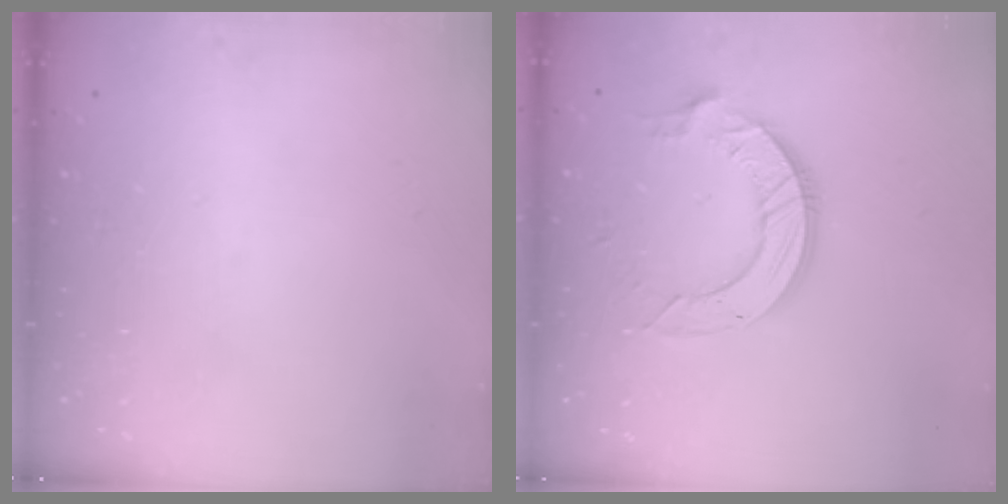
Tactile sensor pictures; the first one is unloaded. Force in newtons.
{"total": 11.3, "press": 11.2, "slide": 1.1}